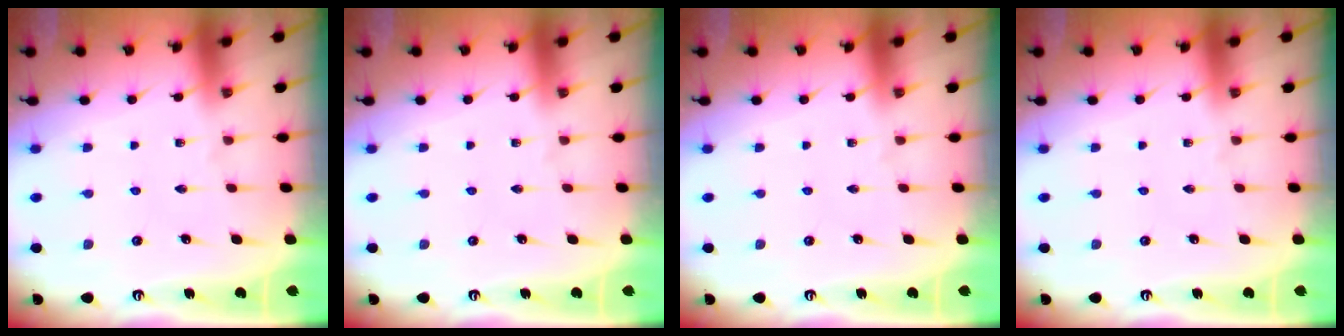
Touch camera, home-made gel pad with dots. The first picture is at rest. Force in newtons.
{"total": 0.0}
{"total": 0.0}
{"total": 0.0}